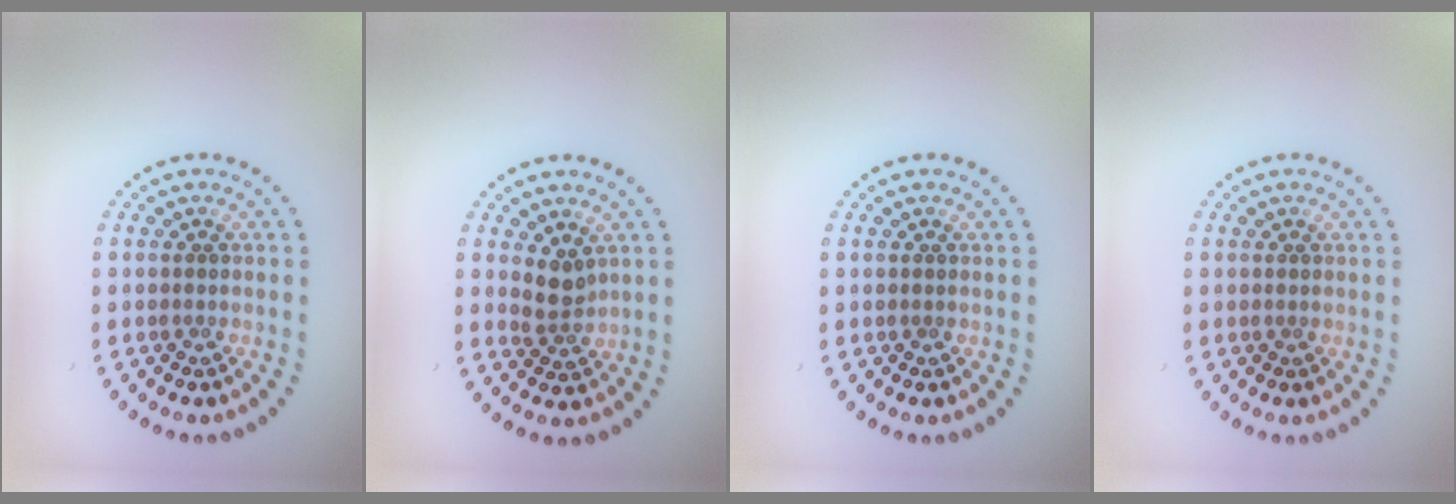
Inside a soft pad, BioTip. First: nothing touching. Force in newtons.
{"total": 2.2, "press": 1.9, "slide": 1.2}
{"total": 0.0}
{"total": 0.0}